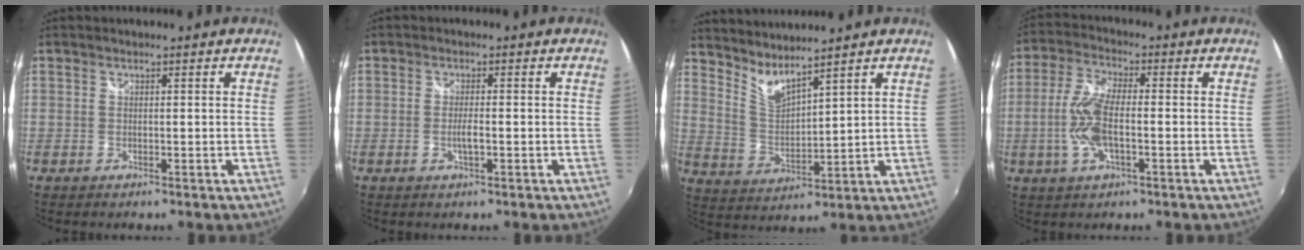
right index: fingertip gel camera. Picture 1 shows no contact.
{"total": 2.2, "force": [-0.5, 0.3, 2.1], "torque": [-0.040, -0.001, -0.009]}
{"total": 6.3, "force": [5.7, 0.3, 2.7], "torque": [-0.054, -0.016, 0.117]}
{"total": 9.2, "force": [-1.6, 3.5, 8.3], "torque": [-0.182, 0.008, -0.033]}